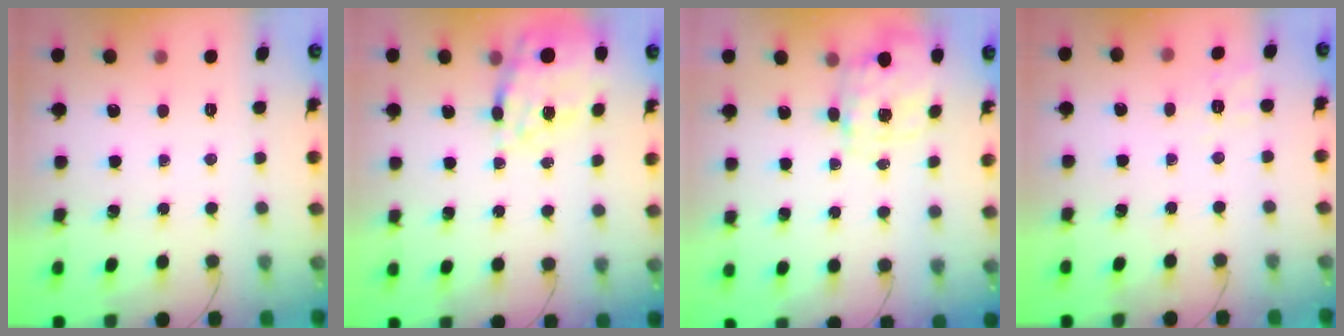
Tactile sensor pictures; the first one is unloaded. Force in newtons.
{"total": 18.2, "press": 17.8, "slide": 3.7}
{"total": 2.5, "press": 2.3, "slide": 1.0}
{"total": 2.2, "press": 0.7, "slide": 2.0}